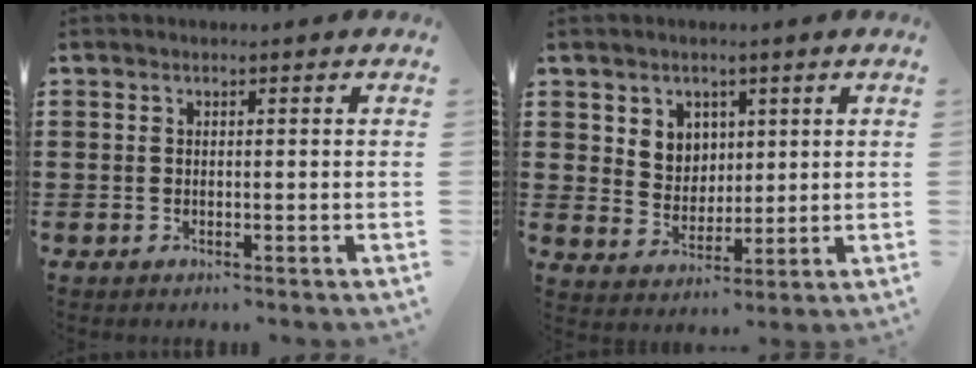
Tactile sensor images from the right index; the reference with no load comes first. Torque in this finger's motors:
{"motor_torque": [0.54, 0.54, 0.14, 0.05]}